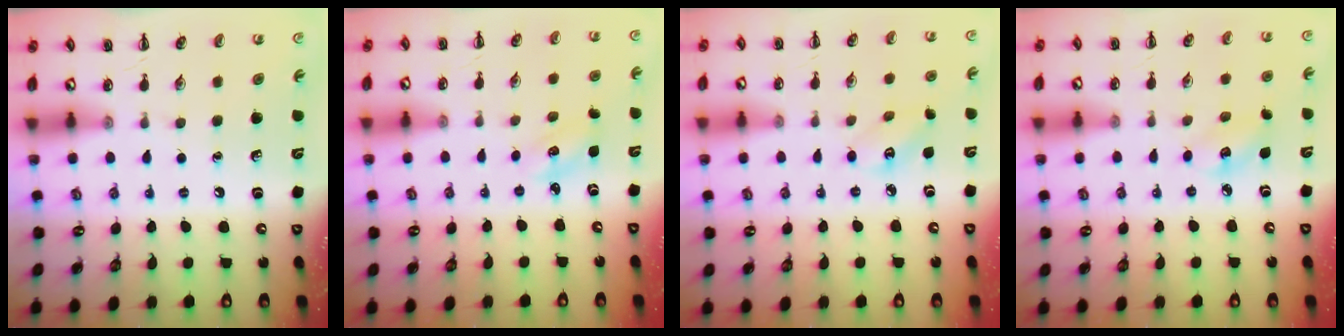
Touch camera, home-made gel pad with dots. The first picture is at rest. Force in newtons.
{"total": 1.8, "press": 1.8, "slide": 0.5}
{"total": 3.4, "press": 3.3, "slide": 0.9}
{"total": 4.5, "press": 4.4, "slide": 1.0}